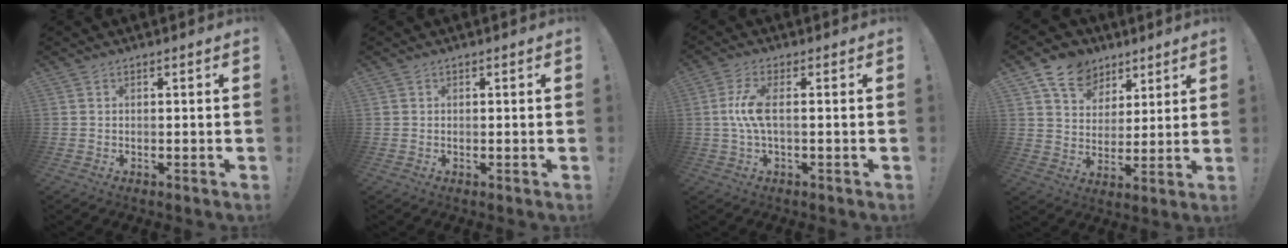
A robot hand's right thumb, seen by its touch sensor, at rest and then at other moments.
{"total": 0.7, "force": [0.3, 0.6, 0.0], "torque": [-0.010, 0.005, 0.007]}
{"total": 7.8, "force": [0.1, 2.1, 7.6], "torque": [-0.153, -0.004, -0.001]}
{"total": 11.3, "force": [6.7, 8.2, 3.8], "torque": [-0.053, -0.043, 0.130]}